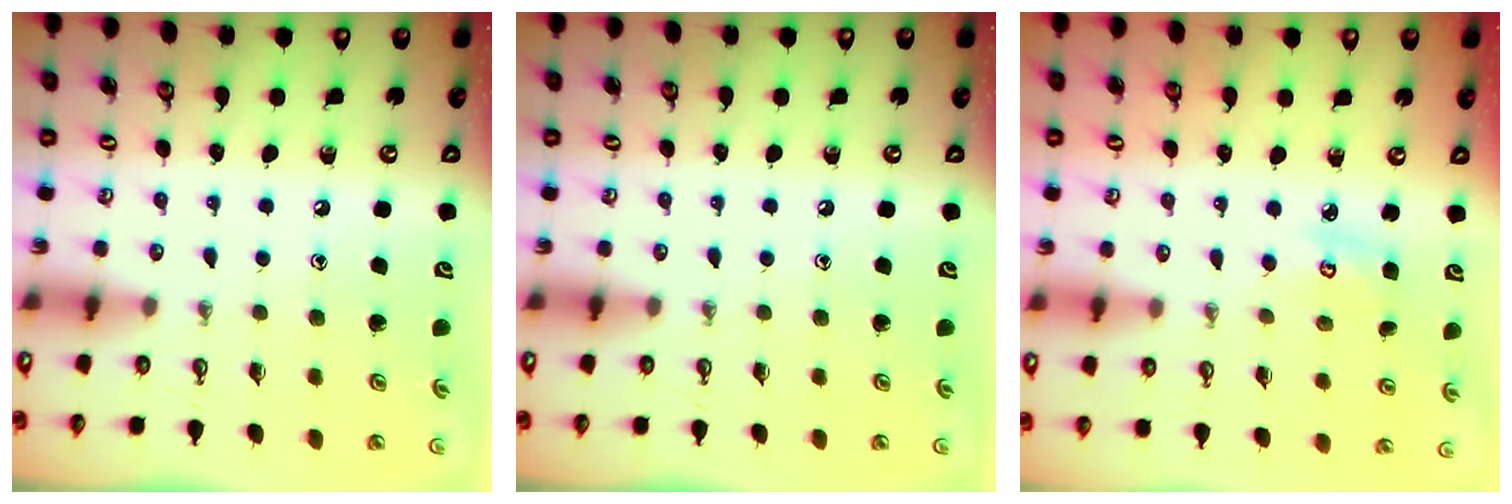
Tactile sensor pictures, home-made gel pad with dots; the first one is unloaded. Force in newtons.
{"total": 0.0}
{"total": 4.1, "press": 4.1, "slide": 0.3}